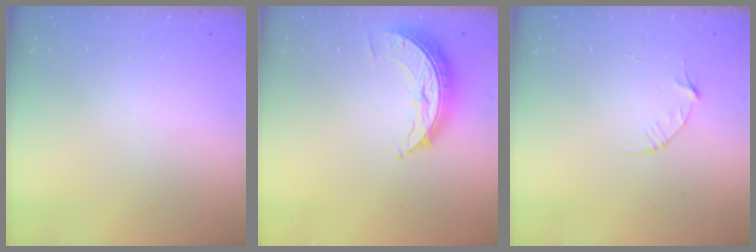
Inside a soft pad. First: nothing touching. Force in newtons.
{"total": 7.9, "press": 7.9, "slide": 0.6}
{"total": 4.1, "press": 4.1, "slide": 0.4}